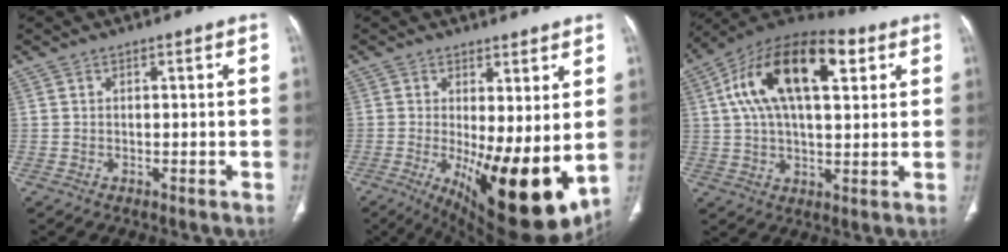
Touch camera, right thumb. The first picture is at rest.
{"total": 17.3, "force": [-2.0, 5.9, 16.1], "torque": [-0.228, -0.038, -0.006]}
{"total": 21.0, "force": [6.6, 10.0, 17.2], "torque": [-0.292, 0.019, 0.104]}